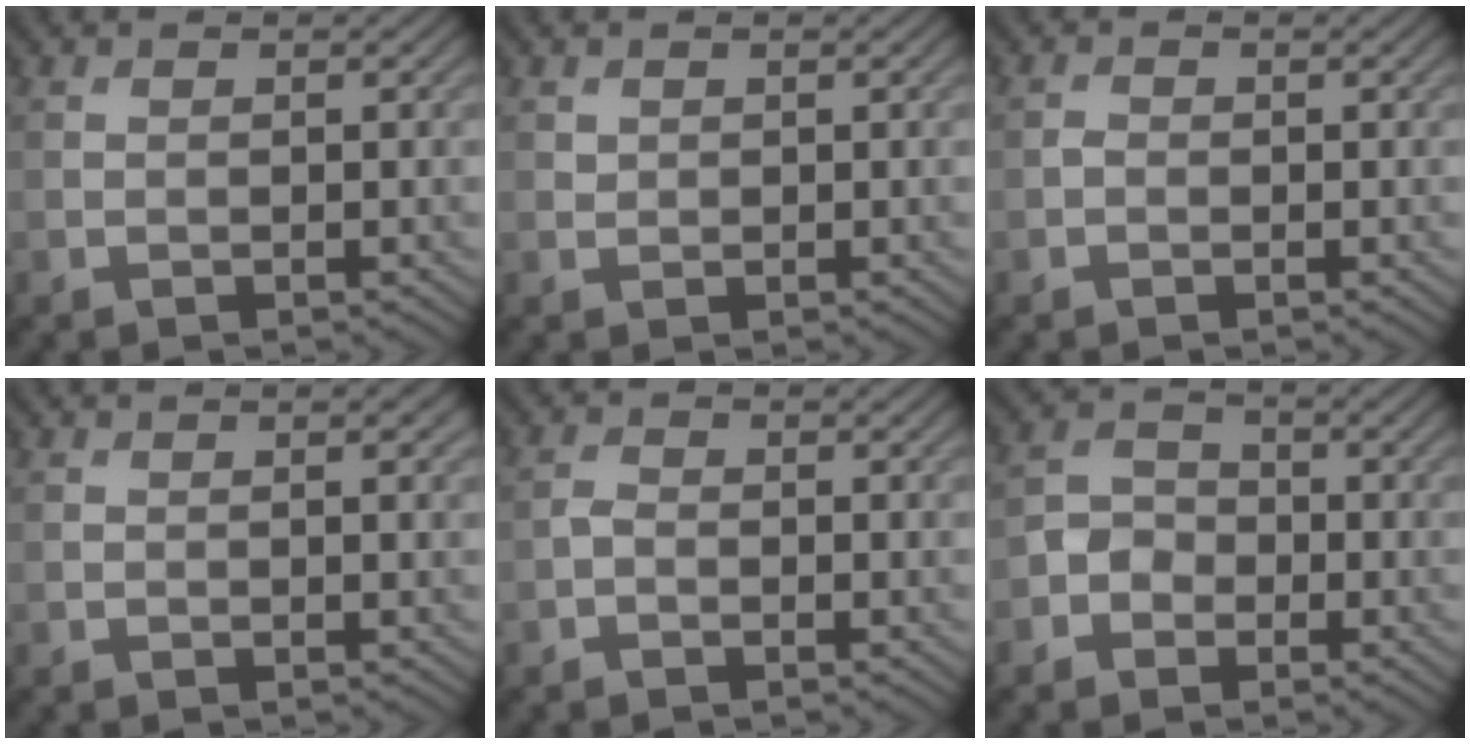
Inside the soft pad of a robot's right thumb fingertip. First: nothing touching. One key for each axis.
{"total": 0.7, "fx": 0.4, "fy": 0.5, "fz": 0.1, "tx": -0.004, "ty": -0.004, "tz": 0.012}
{"total": 0.7, "fx": -0.3, "fy": 0.5, "fz": 0.4, "tx": -0.008, "ty": 0.000, "tz": -0.008}
{"total": 1.2, "fx": 0.6, "fy": 0.2, "fz": 1.0, "tx": -0.016, "ty": 0.001, "tz": 0.009}
{"total": 1.1, "fx": -0.5, "fy": 0.7, "fz": 0.7, "tx": -0.017, "ty": 0.002, "tz": -0.015}
{"total": 3.3, "fx": -1.4, "fy": 2.7, "fz": 1.3, "tx": -0.019, "ty": 0.005, "tz": -0.035}